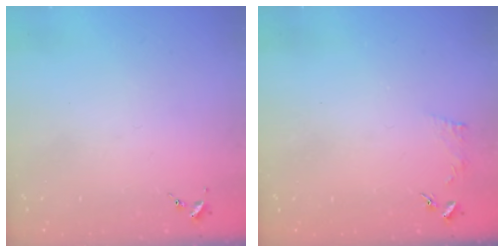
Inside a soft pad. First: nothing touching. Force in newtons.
{"total": 3.4, "press": 3.3, "slide": 0.5}